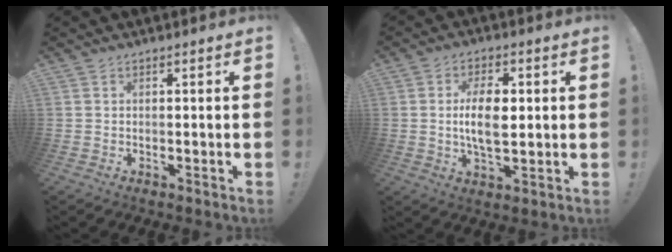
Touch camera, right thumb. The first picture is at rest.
{"total": 10.1, "force": [0.7, 4.9, 8.8], "torque": [-0.152, -0.004, 0.006]}